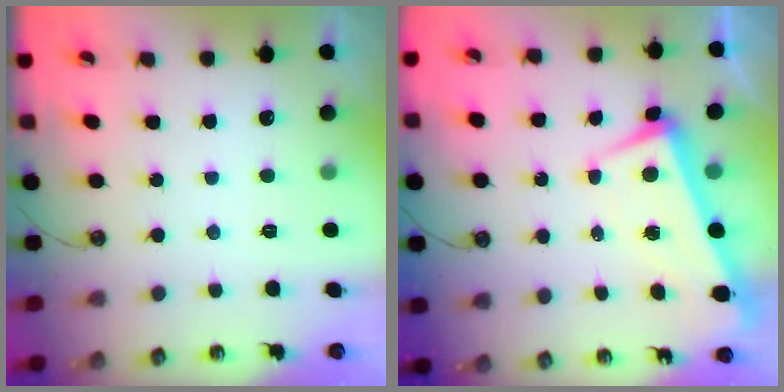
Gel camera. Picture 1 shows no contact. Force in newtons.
{"total": 0.9, "press": 0.0, "slide": 0.9}